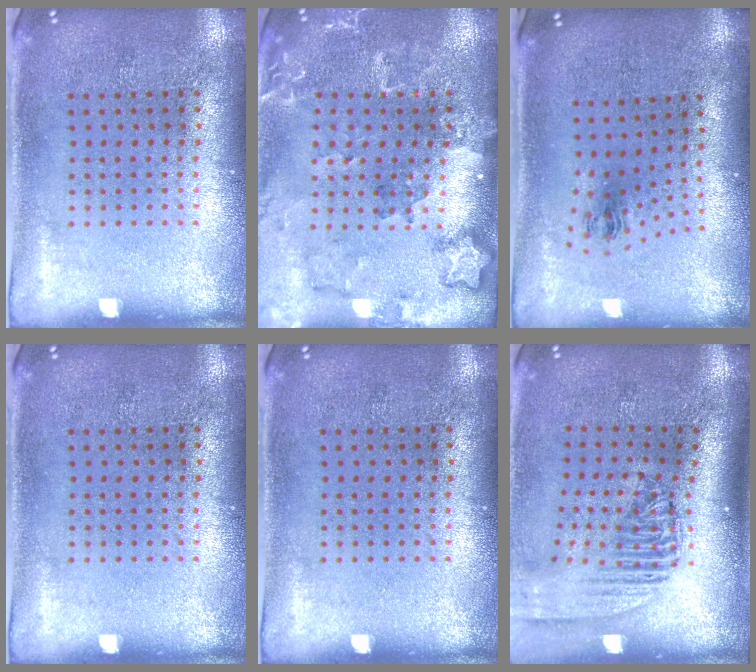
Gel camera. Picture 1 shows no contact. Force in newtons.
{"total": 1.8, "press": 1.7, "slide": 0.3}
{"total": 1.1, "press": 0.5, "slide": 1.0}
{"total": 0.0}
{"total": 0.0}
{"total": 2.3, "press": 1.8, "slide": 1.5}